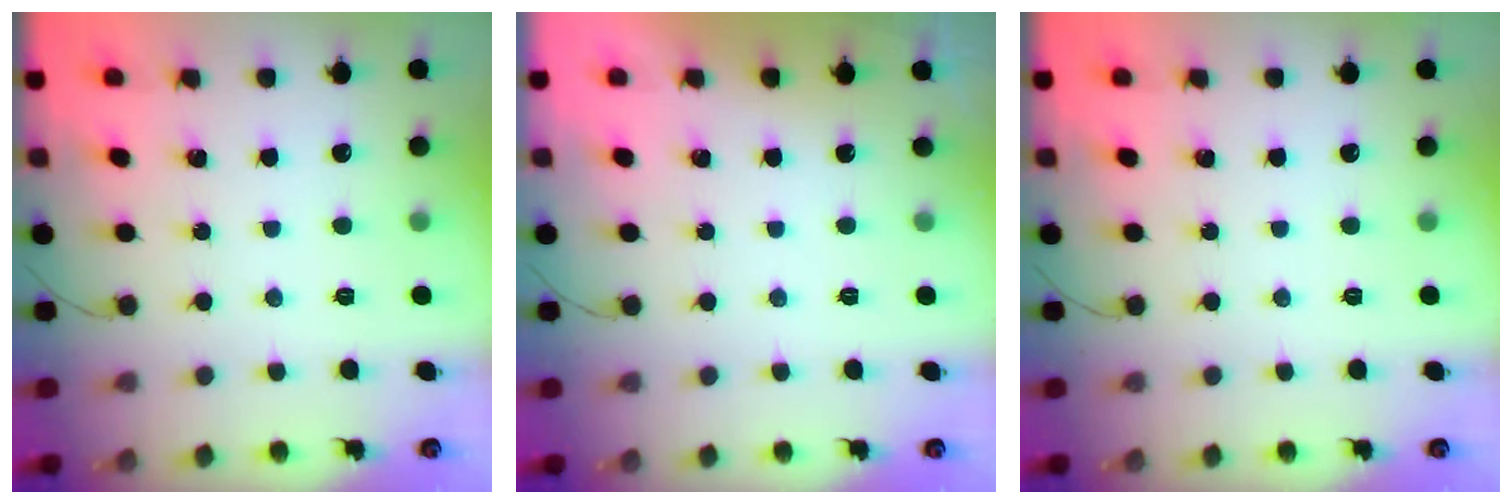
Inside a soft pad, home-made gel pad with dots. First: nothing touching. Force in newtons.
{"total": 0.0}
{"total": 0.0}